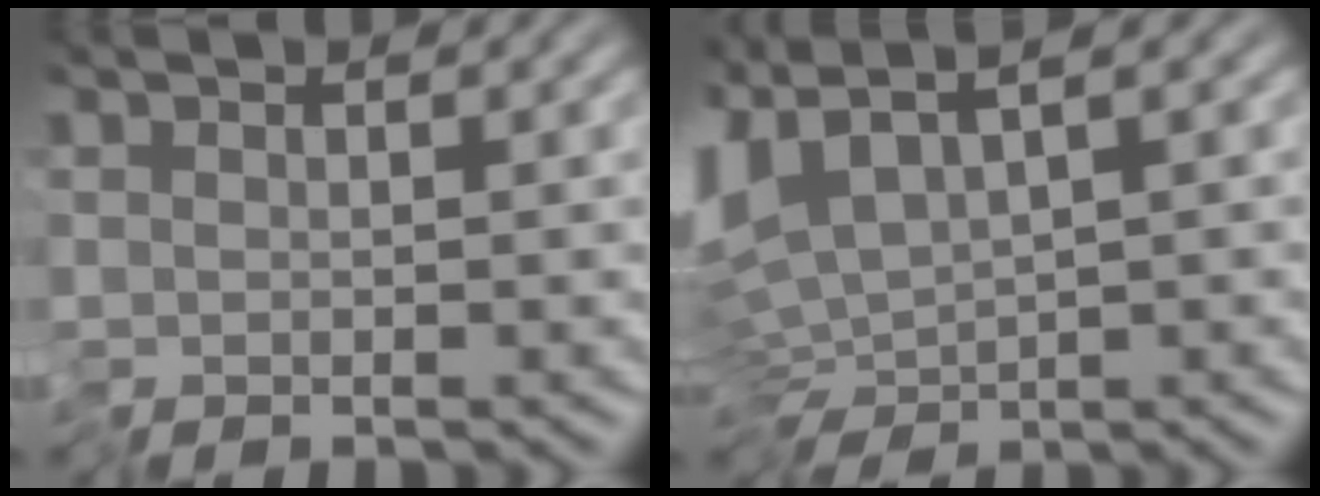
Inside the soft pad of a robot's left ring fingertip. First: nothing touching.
{"total": 7.8, "force": [0.4, 3.4, 7.1], "torque": [-0.159, -0.003, 0.026]}